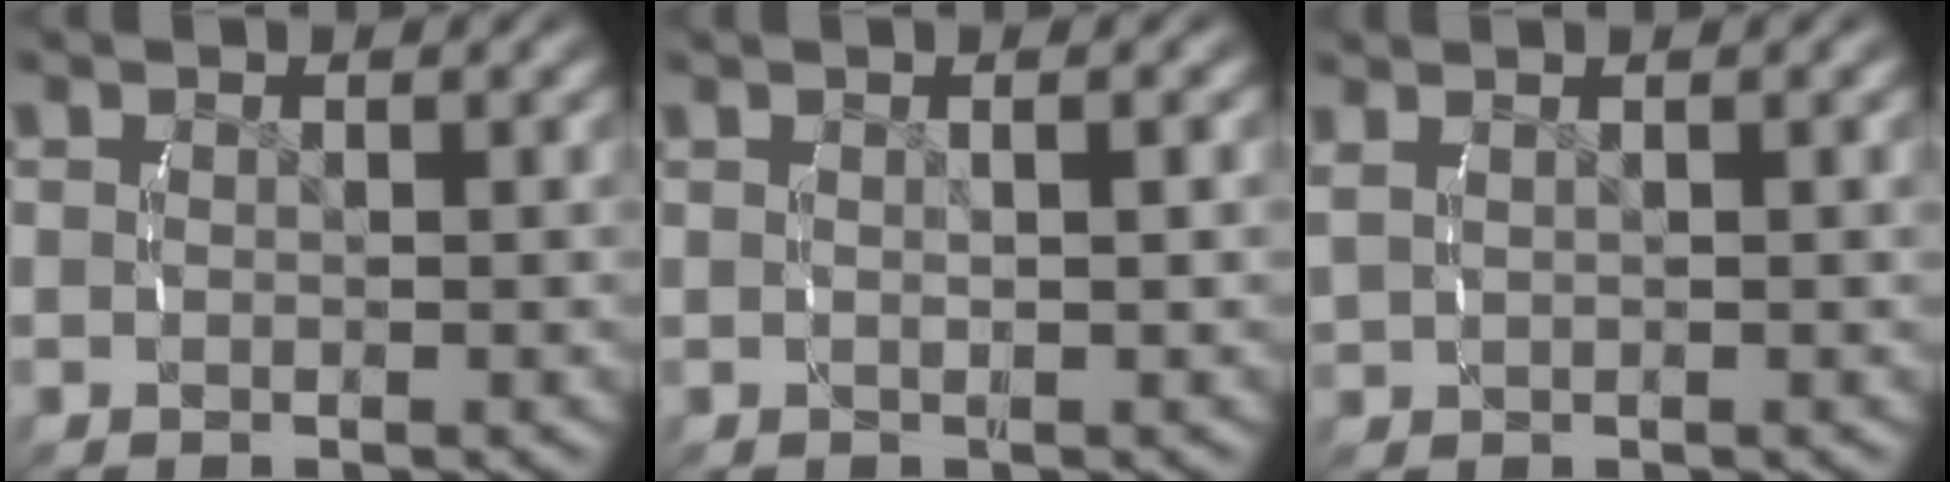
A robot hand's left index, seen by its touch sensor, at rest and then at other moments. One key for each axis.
{"total": 1.0, "fx": 0.5, "fy": 0.0, "fz": 0.9, "tx": -0.009, "ty": 0.007, "tz": 0.009}
{"total": 1.8, "fx": 1.1, "fy": 0.7, "fz": 1.3, "tx": -0.024, "ty": 0.018, "tz": 0.019}